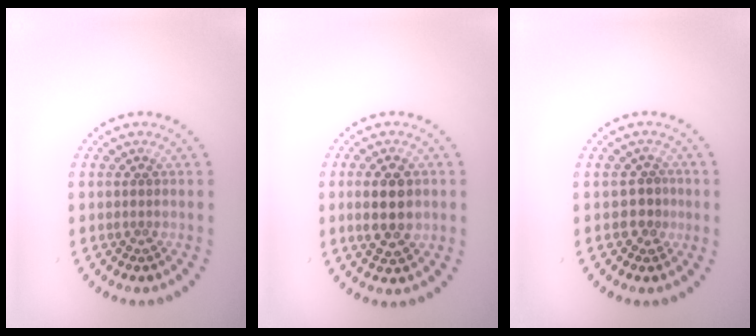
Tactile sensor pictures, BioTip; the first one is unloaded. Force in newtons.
{"total": 4.3, "press": 4.3, "slide": 0.3}
{"total": 1.7, "press": 1.5, "slide": 0.8}